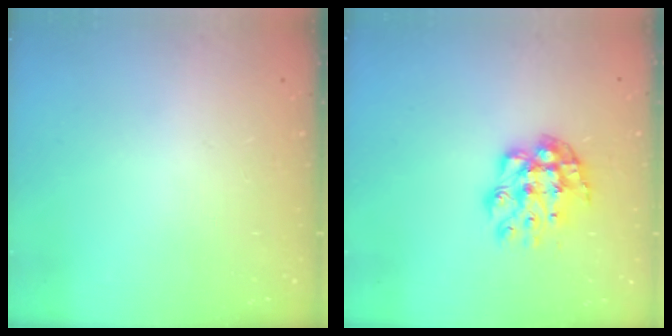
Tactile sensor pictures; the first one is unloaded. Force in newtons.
{"total": 9.8, "press": 9.8, "slide": 0.9}